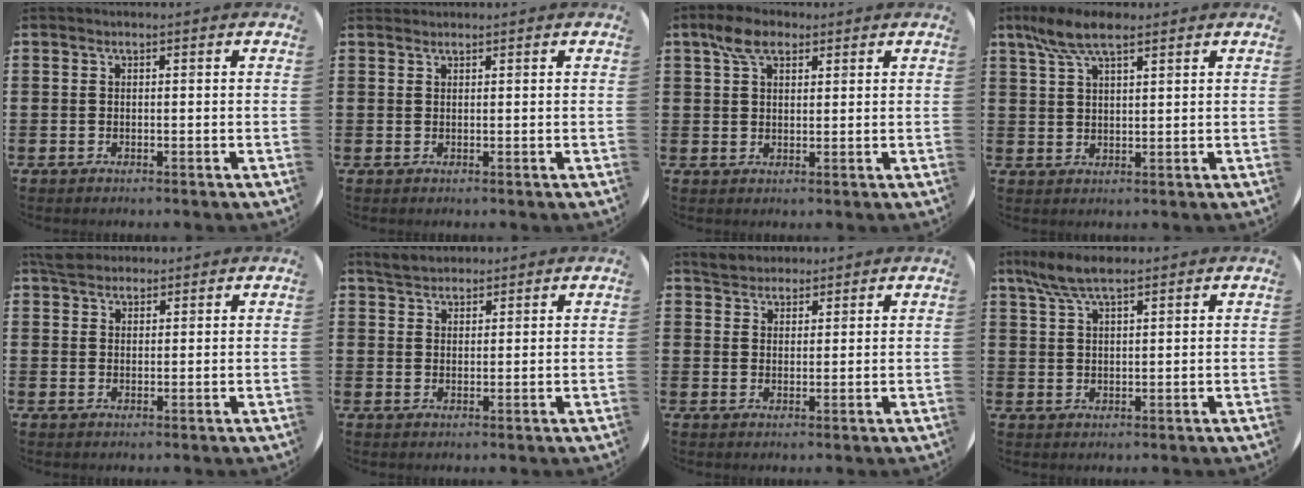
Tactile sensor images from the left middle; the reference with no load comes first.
{"total": 0.6, "force": [0.6, 0.0, -0.1], "torque": [0.002, 0.003, 0.011]}
{"total": 5.0, "force": [3.3, 2.6, 2.6], "torque": [-0.052, 0.009, 0.060]}
{"total": 6.6, "force": [4.8, 2.1, 4.1], "torque": [-0.092, 0.000, 0.087]}
{"total": 3.1, "force": [2.8, 1.2, 0.4], "torque": [-0.008, 0.002, 0.053]}
{"total": 3.0, "force": [2.8, 0.9, 0.2], "torque": [-0.010, 0.001, 0.055]}
{"total": 3.1, "force": [2.9, 1.1, -0.2], "torque": [0.003, -0.002, 0.056]}
{"total": 5.9, "force": [4.5, 1.6, 3.4], "torque": [-0.078, -0.002, 0.082]}